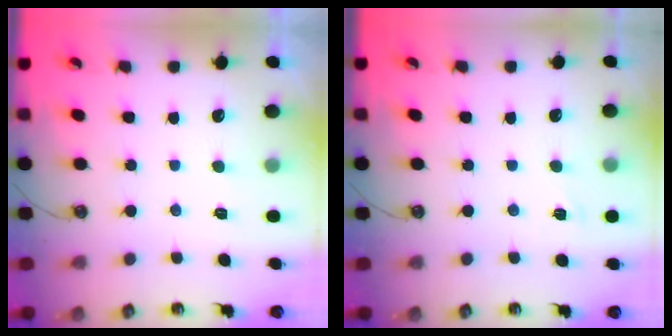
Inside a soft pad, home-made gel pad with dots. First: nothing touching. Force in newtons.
{"total": 3.0, "press": 2.9, "slide": 0.4}